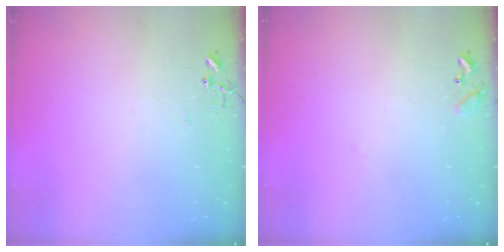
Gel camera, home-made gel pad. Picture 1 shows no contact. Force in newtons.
{"total": 8.4, "press": 8.4, "slide": 0.5}